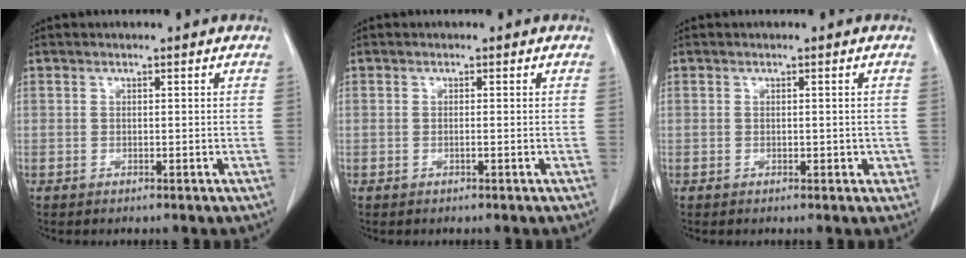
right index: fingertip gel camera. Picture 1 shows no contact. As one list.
[{"total": 0.0}, {"total": 1.3, "force": [0.0, 0.9, 0.9], "torque": [-0.004, 0.002, 0.003]}]